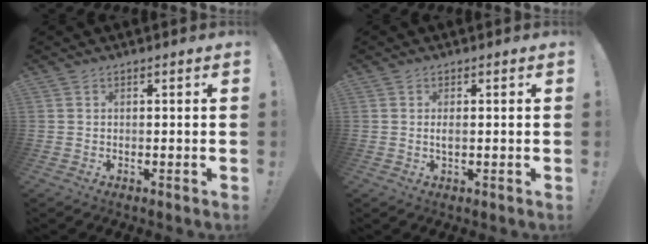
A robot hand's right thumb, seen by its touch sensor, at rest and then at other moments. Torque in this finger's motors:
{"motor_torque": [-0.22, 0.10, 0.01, 0.21, 0.04]}